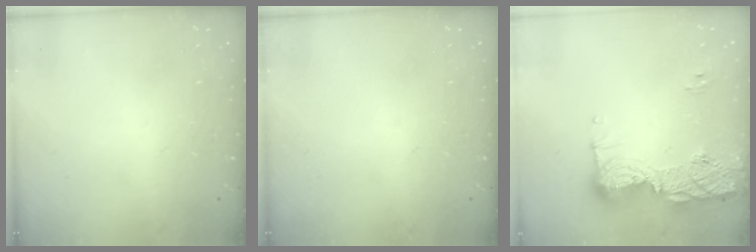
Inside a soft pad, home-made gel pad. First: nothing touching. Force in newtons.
{"total": 0.0}
{"total": 14.7, "press": 14.7, "slide": 1.4}